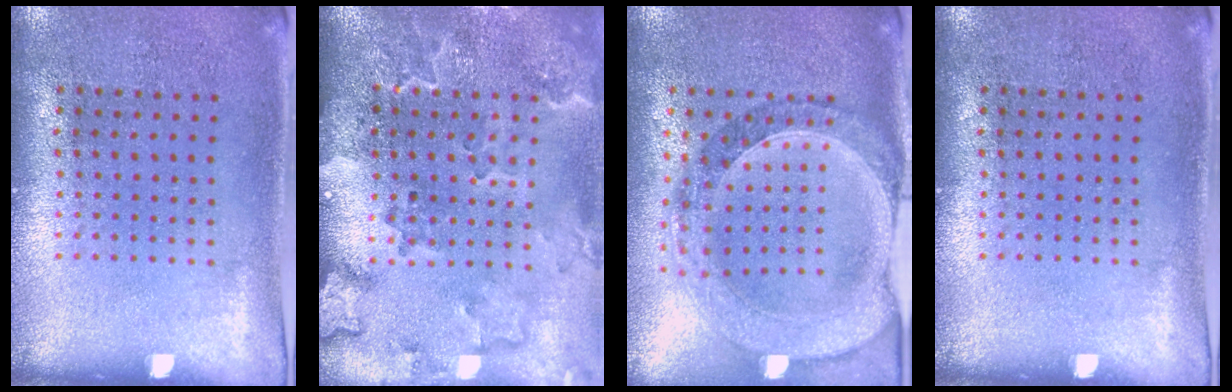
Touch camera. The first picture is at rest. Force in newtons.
{"total": 2.9, "press": 2.3, "slide": 1.8}
{"total": 1.5, "press": 1.4, "slide": 0.4}
{"total": 0.0}